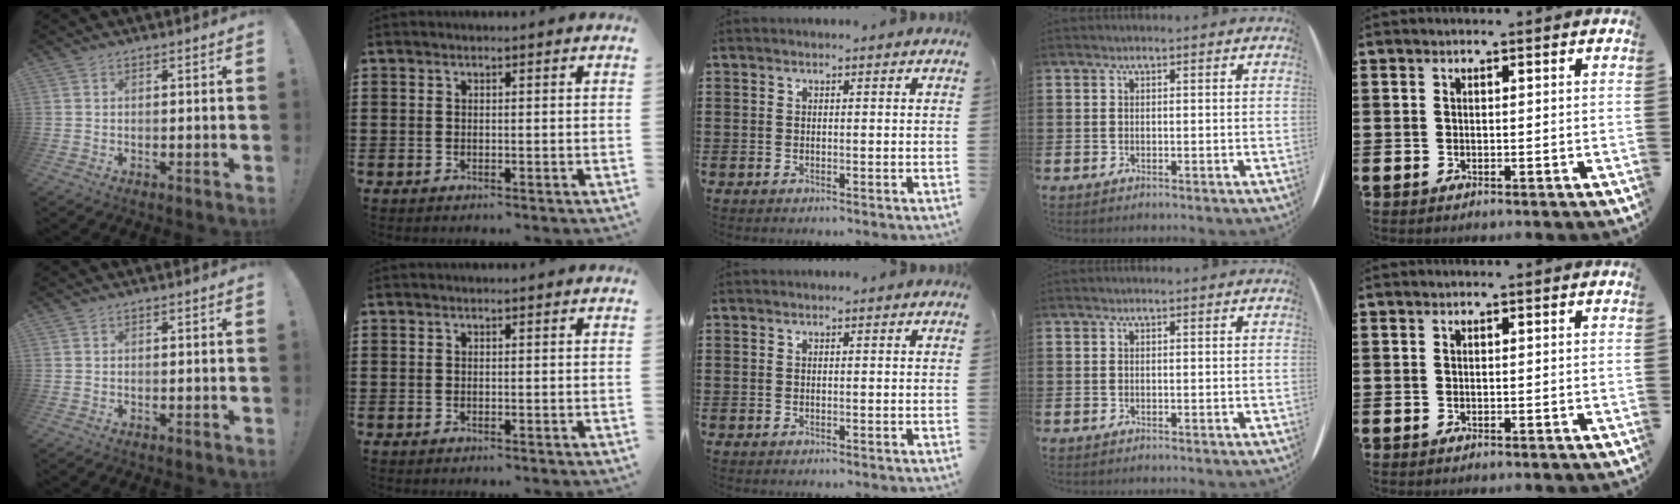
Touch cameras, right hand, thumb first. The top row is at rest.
{}